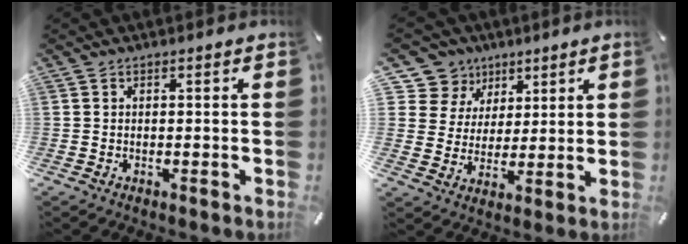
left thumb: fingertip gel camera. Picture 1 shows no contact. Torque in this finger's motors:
{"motor_torque": [0.04, -0.21, -0.04, -0.04, 0.01]}